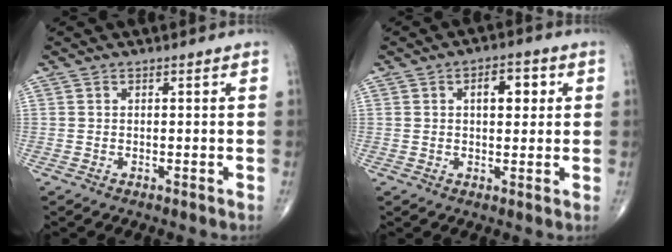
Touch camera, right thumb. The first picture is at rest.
{"total": 6.0, "force": [1.5, 3.2, 4.8], "torque": [-0.052, 0.005, 0.019]}